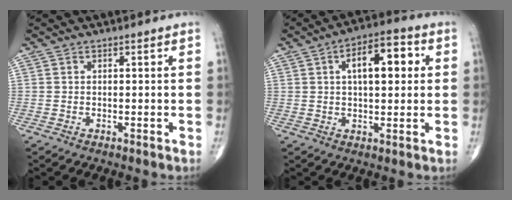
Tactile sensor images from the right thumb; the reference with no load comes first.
{"total": 10.6, "force": [2.5, 5.0, 9.1], "torque": [-0.117, 0.017, 0.030]}